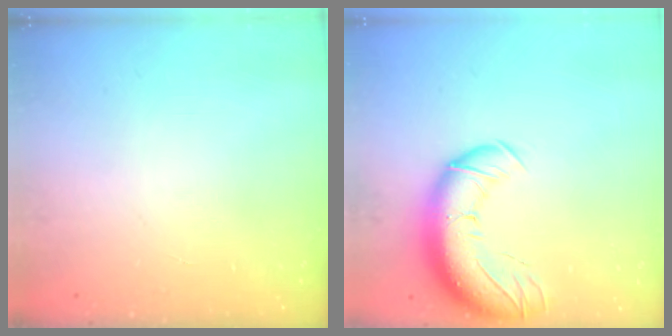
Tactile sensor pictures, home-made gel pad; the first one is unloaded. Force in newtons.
{"total": 15.2, "press": 14.7, "slide": 3.6}